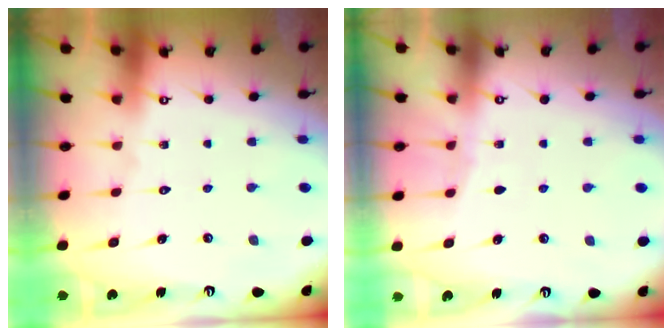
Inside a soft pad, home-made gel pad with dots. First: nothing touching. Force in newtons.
{"total": 3.6, "press": 3.6, "slide": 0.5}